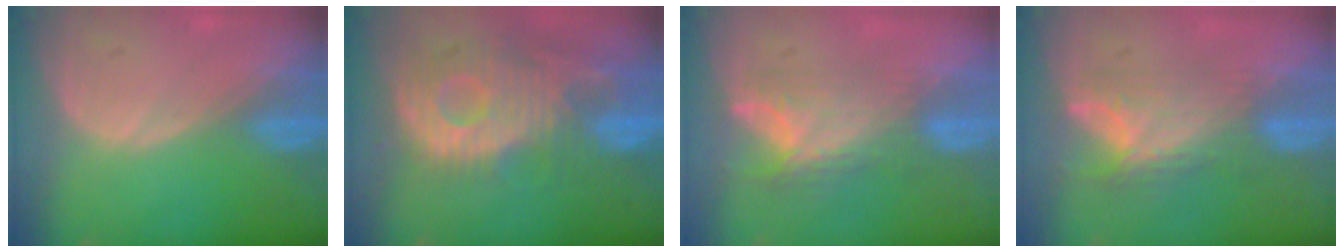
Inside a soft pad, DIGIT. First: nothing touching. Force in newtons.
{"total": 12.4, "press": 10.9, "slide": 5.9}
{"total": 8.1, "press": 6.7, "slide": 4.6}
{"total": 8.1, "press": 6.7, "slide": 4.6}